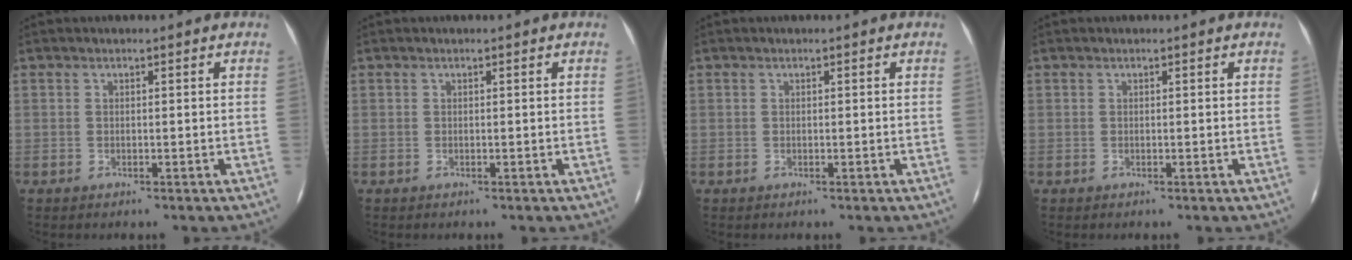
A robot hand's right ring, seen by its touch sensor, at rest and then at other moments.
{"total": 0.0}
{"total": 0.0}
{"total": 0.0}